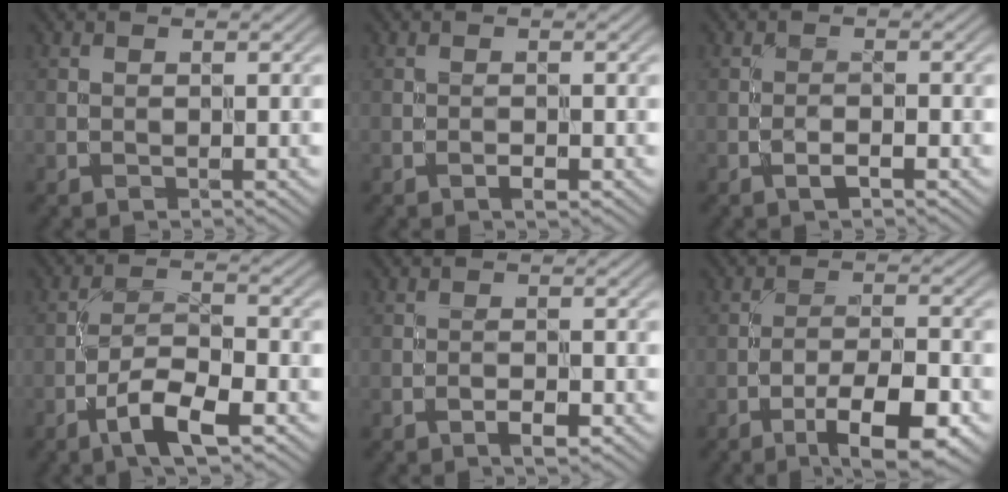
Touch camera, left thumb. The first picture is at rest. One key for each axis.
{"total": 1.0, "fx": -0.6, "fy": 0.3, "fz": 0.8, "tx": -0.012, "ty": 0.003, "tz": -0.011}
{"total": 1.3, "fx": -0.9, "fy": 0.2, "fz": 1.0, "tx": -0.016, "ty": 0.006, "tz": -0.017}
{"total": 6.5, "fx": -3.8, "fy": 1.8, "fz": 5.0, "tx": -0.095, "ty": 0.009, "tz": -0.073}
{"total": 1.8, "fx": -1.1, "fy": 0.5, "fz": 1.3, "tx": -0.021, "ty": 0.005, "tz": -0.020}
{"total": 8.7, "fx": -5.0, "fy": 2.4, "fz": 6.8, "tx": -0.108, "ty": 0.005, "tz": -0.074}